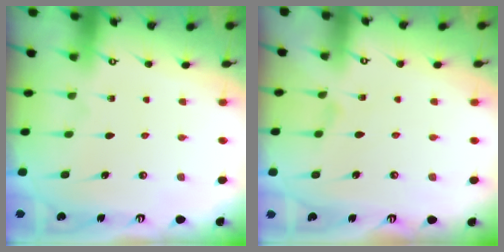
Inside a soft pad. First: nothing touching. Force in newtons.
{"total": 1.0, "press": 1.0, "slide": 0.3}